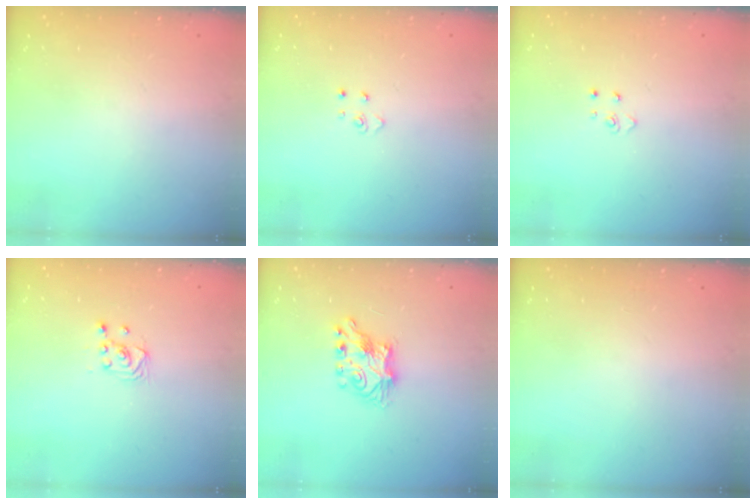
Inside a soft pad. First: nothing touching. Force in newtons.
{"total": 2.6, "press": 2.6, "slide": 0.3}
{"total": 2.6, "press": 2.6, "slide": 0.3}
{"total": 2.5, "press": 2.2, "slide": 1.1}
{"total": 7.2, "press": 7.2, "slide": 0.4}
{"total": 0.0}